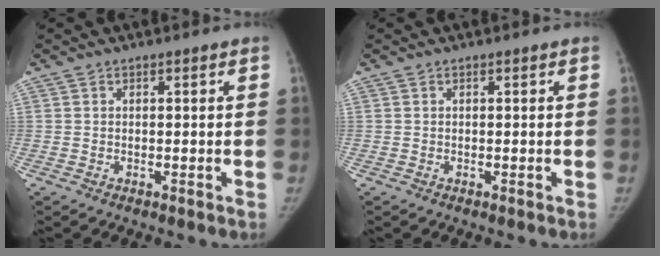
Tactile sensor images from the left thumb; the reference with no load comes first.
{"total": 0.0}